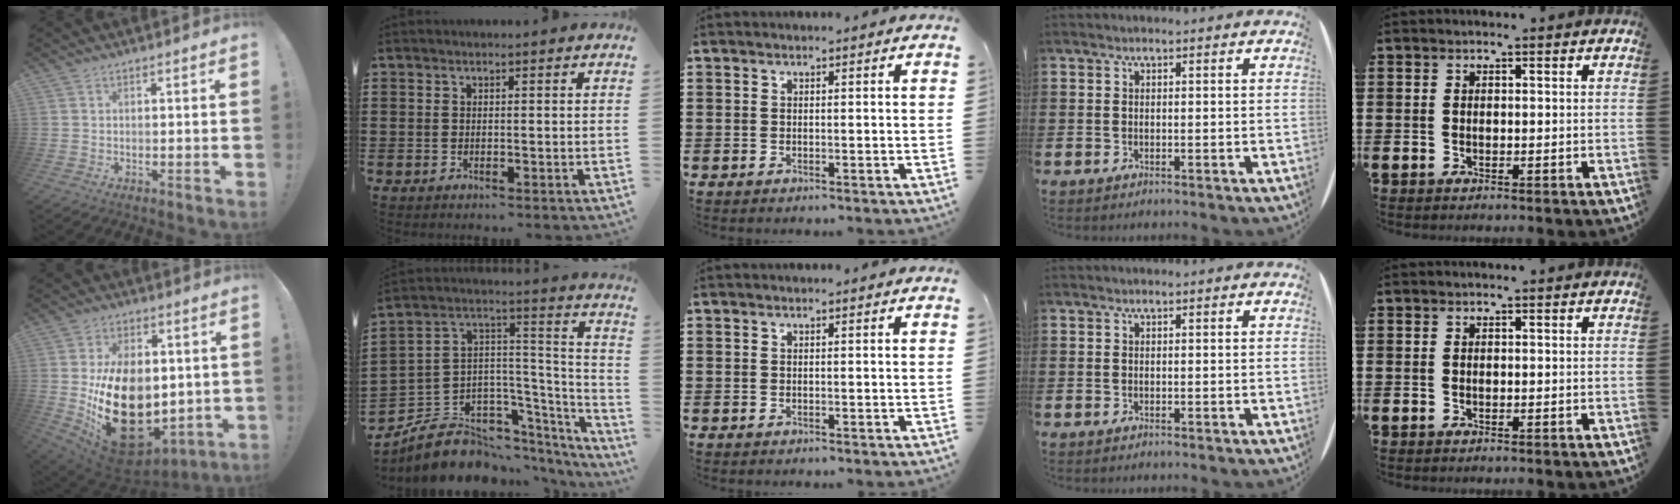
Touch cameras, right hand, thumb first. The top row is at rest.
{"thumb": {"total": 26.1, "force": [-2.2, 17.7, 19.0], "torque": [-0.333, -0.005, -0.010]}, "index": {"total": 7.7, "force": [-6.1, 4.5, 1.2], "torque": [-0.038, -0.002, -0.112]}}